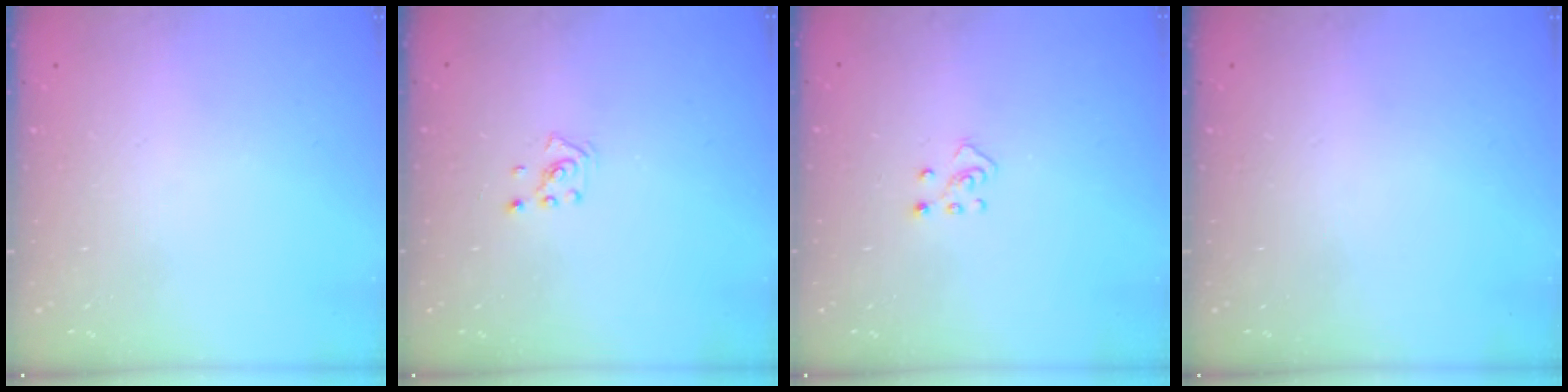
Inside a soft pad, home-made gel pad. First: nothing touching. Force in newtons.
{"total": 2.0, "press": 2.0, "slide": 0.6}
{"total": 4.6, "press": 4.6, "slide": 0.3}
{"total": 0.0}